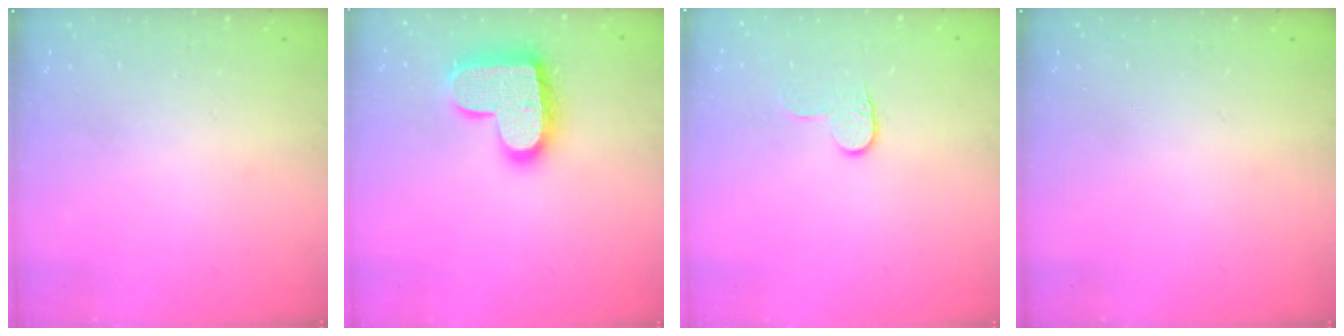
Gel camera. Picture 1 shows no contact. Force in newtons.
{"total": 17.6, "press": 17.5, "slide": 1.0}
{"total": 5.8, "press": 5.8, "slide": 0.6}
{"total": 0.0}